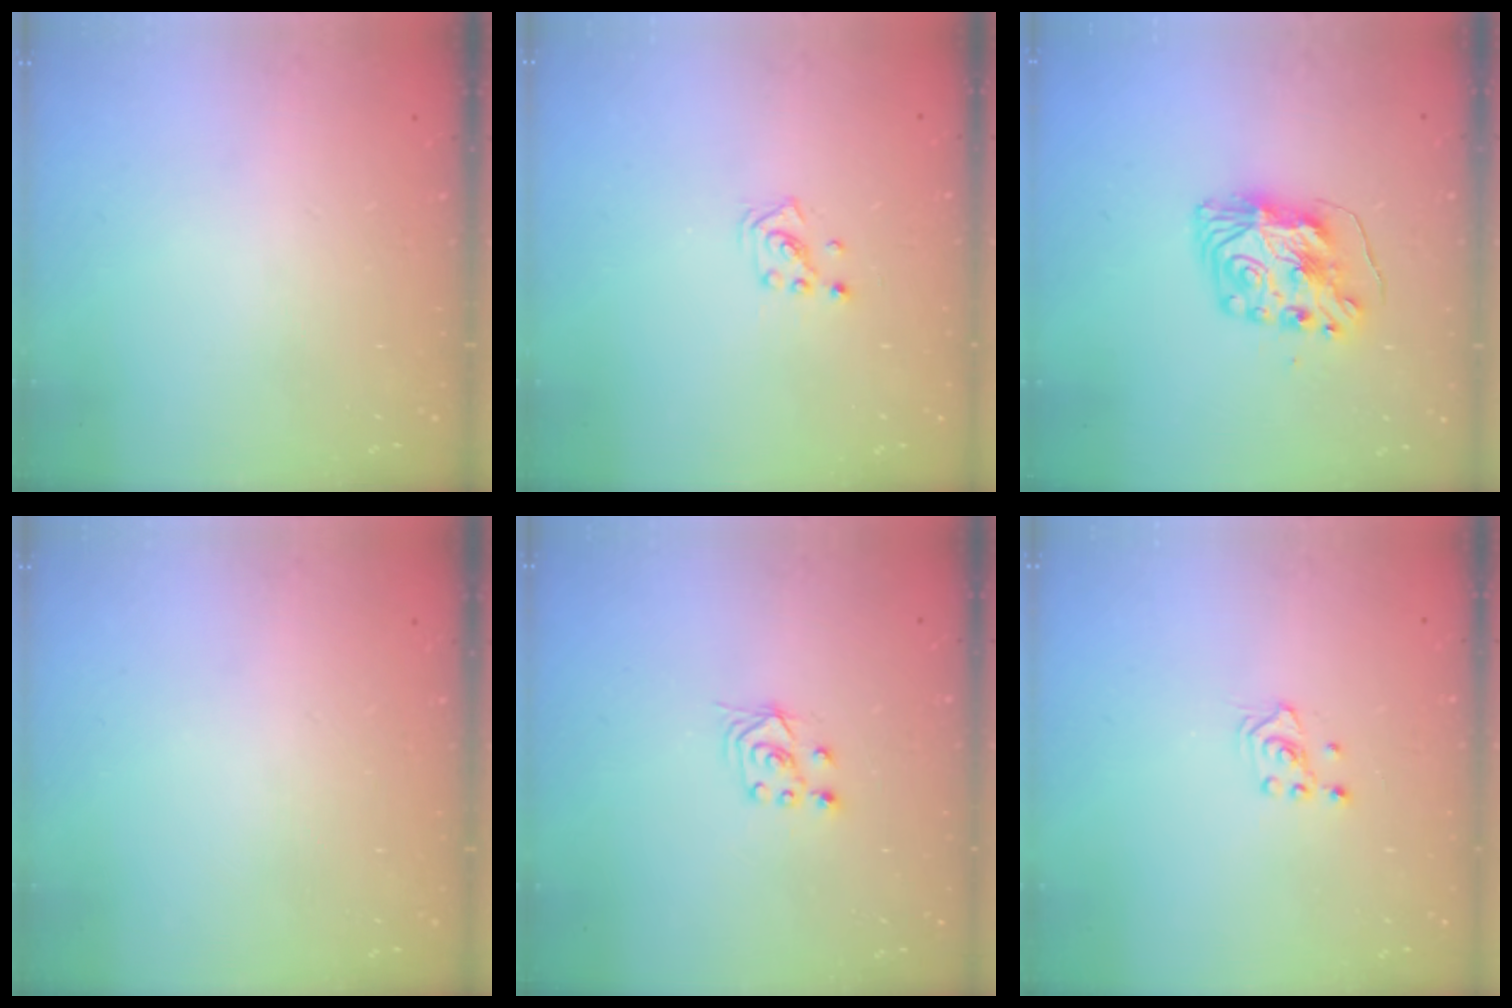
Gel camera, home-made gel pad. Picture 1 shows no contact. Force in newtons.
{"total": 1.3, "press": 1.3, "slide": 0.1}
{"total": 8.1, "press": 8.1, "slide": 0.8}
{"total": 0.0}
{"total": 3.0, "press": 2.9, "slide": 1.0}
{"total": 2.1, "press": 2.1, "slide": 0.2}